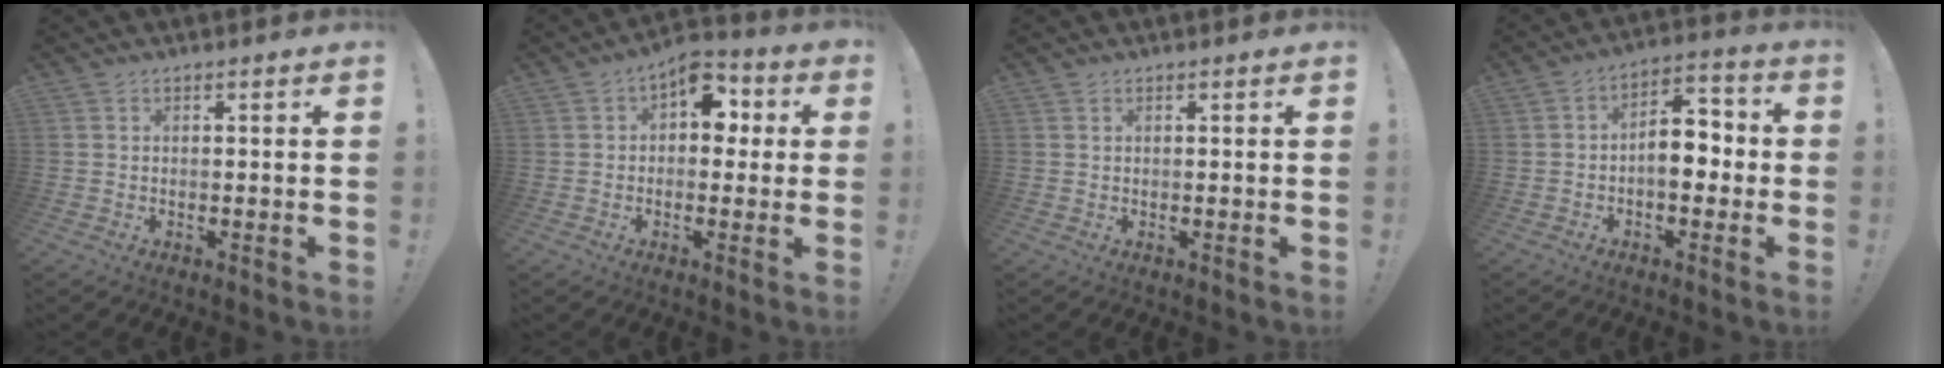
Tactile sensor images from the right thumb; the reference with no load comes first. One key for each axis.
{"total": 9.6, "fx": 2.3, "fy": 6.7, "fz": 6.5, "tx": -0.079, "ty": 0.000, "tz": 0.044}
{"total": 0.0}
{"total": 10.7, "fx": -1.4, "fy": 6.7, "fz": 8.2, "tx": -0.125, "ty": 0.019, "tz": -0.022}